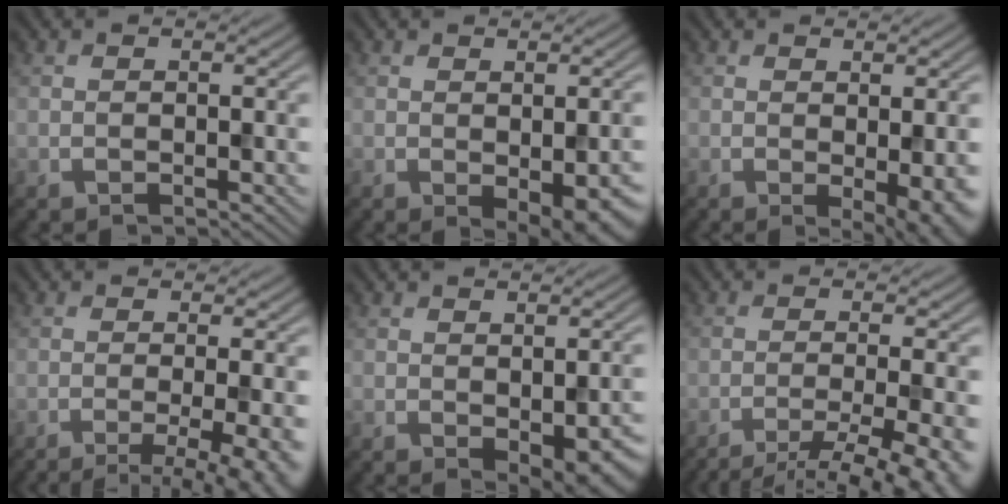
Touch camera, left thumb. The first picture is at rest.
{"total": 6.0, "force": [-2.0, 2.4, 5.1], "torque": [-0.065, -0.020, -0.011]}
{"total": 4.4, "force": [-0.4, 1.0, 4.2], "torque": [-0.059, -0.011, -0.003]}
{"total": 8.3, "force": [-3.0, 2.2, 7.4], "torque": [-0.089, -0.006, -0.035]}
{"total": 6.4, "force": [-2.2, 3.1, 5.2], "torque": [-0.067, -0.025, -0.010]}
{"total": 9.4, "force": [-6.2, 1.9, 6.9], "torque": [-0.101, -0.013, -0.078]}